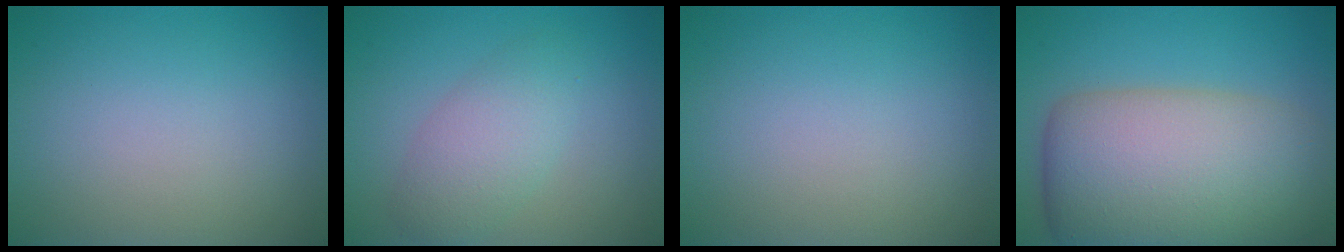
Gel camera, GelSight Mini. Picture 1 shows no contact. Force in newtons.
{"total": 3.6, "press": 3.6, "slide": 0.1}
{"total": 0.0}
{"total": 12.8, "press": 12.8, "slide": 0.5}